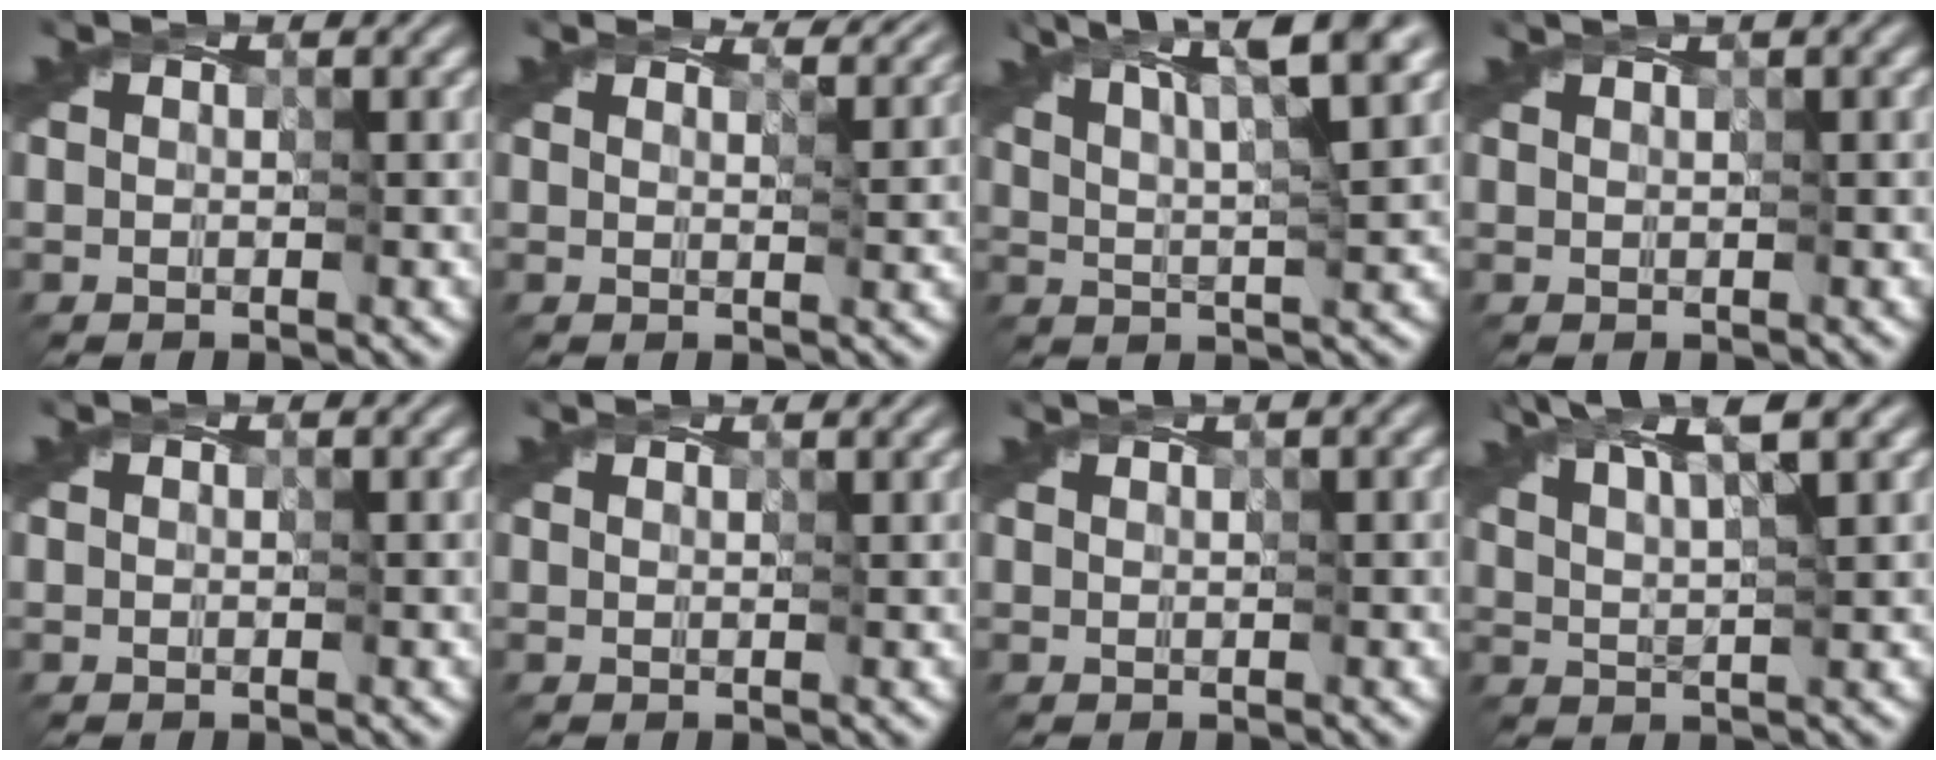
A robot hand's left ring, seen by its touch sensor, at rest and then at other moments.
{"total": 3.4, "force": [2.9, 0.8, 1.6], "torque": [-0.032, 0.003, 0.028]}
{"total": 8.1, "force": [5.6, 1.3, 5.6], "torque": [-0.072, 0.028, 0.067]}
{"total": 1.7, "force": [0.9, 0.1, 1.5], "torque": [-0.020, 0.007, 0.009]}
{"total": 0.0}
{"total": 1.2, "force": [1.1, 0.1, 0.5], "torque": [-0.007, 0.002, 0.006]}
{"total": 1.2, "force": [0.7, 0.0, 1.0], "torque": [-0.014, 0.006, 0.006]}
{"total": 6.9, "force": [5.2, 1.5, 4.4], "torque": [-0.059, 0.027, 0.058]}